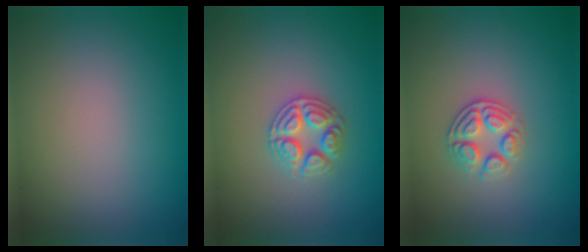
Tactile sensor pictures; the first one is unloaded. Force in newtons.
{"total": 3.0, "press": 2.9, "slide": 0.4}
{"total": 2.6, "press": 2.5, "slide": 0.9}